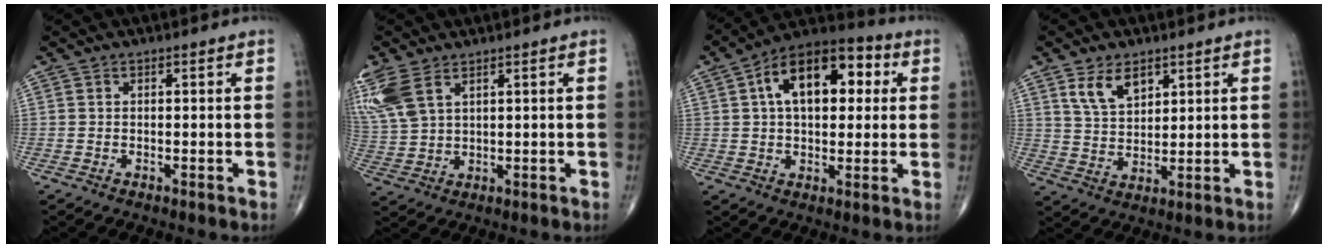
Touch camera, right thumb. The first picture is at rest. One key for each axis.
{"total": 9.9, "fx": 5.3, "fy": 5.1, "fz": 6.7, "tx": -0.170, "ty": -0.002, "tz": 0.119}
{"total": 17.2, "fx": 4.2, "fy": 9.6, "fz": 13.6, "tx": -0.181, "ty": 0.026, "tz": 0.057}
{"total": 7.0, "fx": 3.9, "fy": 4.0, "fz": 4.2, "tx": -0.060, "ty": -0.023, "tz": 0.080}